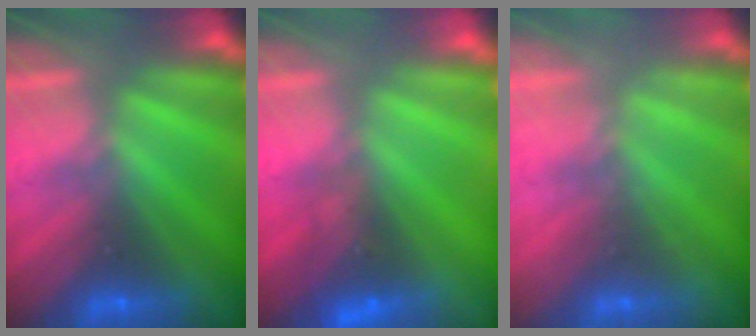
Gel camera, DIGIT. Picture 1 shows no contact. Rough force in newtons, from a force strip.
{"total": 2.7}
{"total": 2.2}